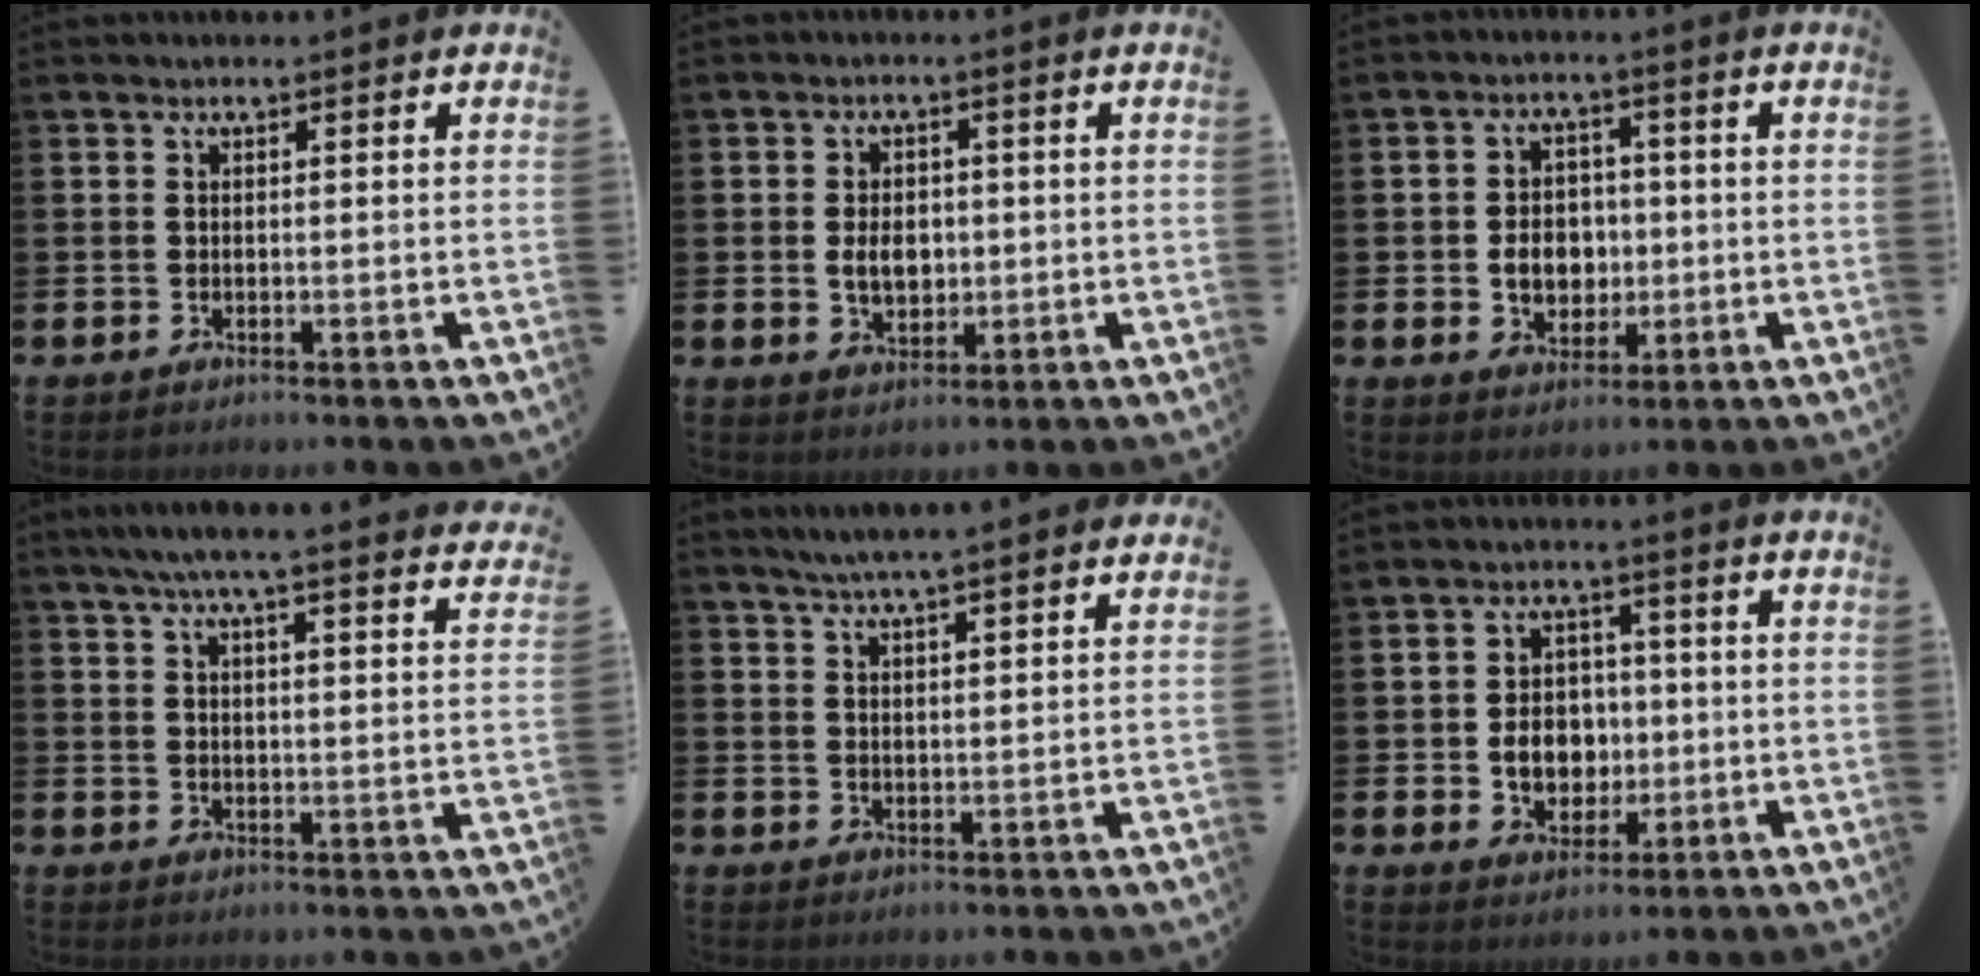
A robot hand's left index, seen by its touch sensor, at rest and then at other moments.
{"total": 4.0, "force": [0.1, 2.9, 2.8], "torque": [-0.037, 0.004, -0.006]}
{"total": 5.1, "force": [-0.4, 4.3, 2.8], "torque": [-0.034, 0.002, -0.018]}
{"total": 6.4, "force": [6.0, 0.1, 2.4], "torque": [-0.056, -0.035, 0.101]}
{"total": 5.2, "force": [4.9, -0.1, 1.6], "torque": [-0.042, -0.017, 0.088]}
{"total": 5.8, "force": [-0.4, 4.9, 3.0], "torque": [-0.041, 0.004, -0.016]}